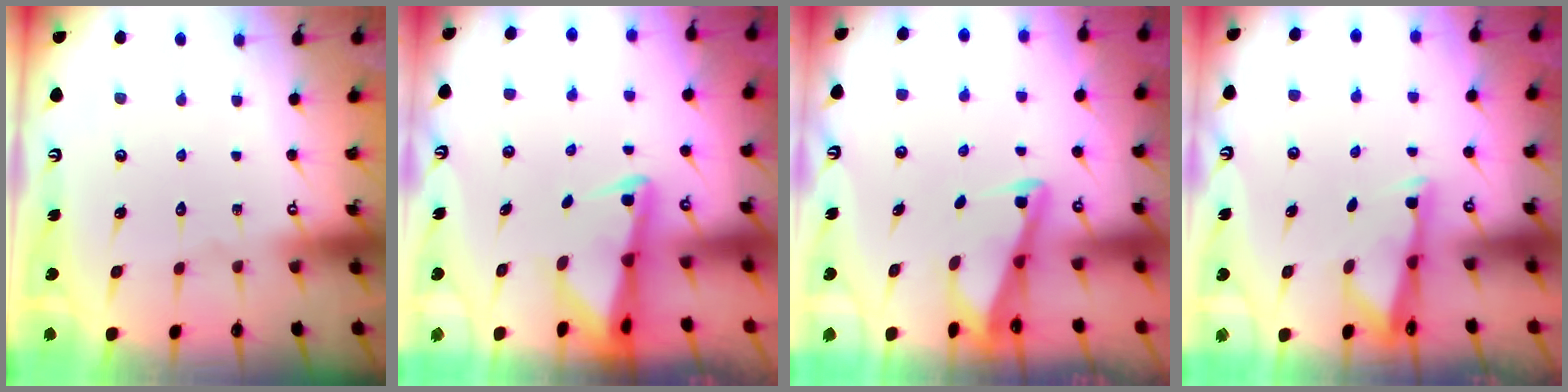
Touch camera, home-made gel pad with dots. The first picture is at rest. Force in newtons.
{"total": 2.6, "press": 2.5, "slide": 0.4}
{"total": 2.7, "press": 2.7, "slide": 0.3}
{"total": 3.0, "press": 3.0, "slide": 0.6}